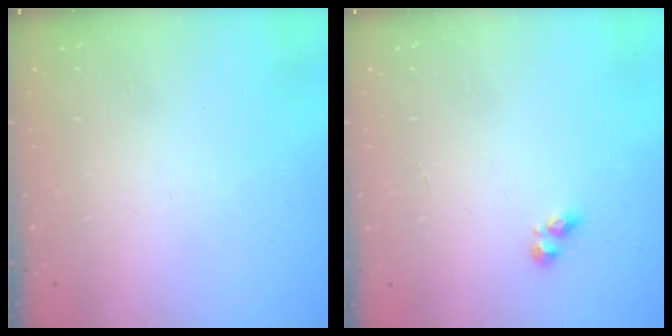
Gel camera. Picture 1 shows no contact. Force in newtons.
{"total": 3.0, "press": 2.9, "slide": 0.6}